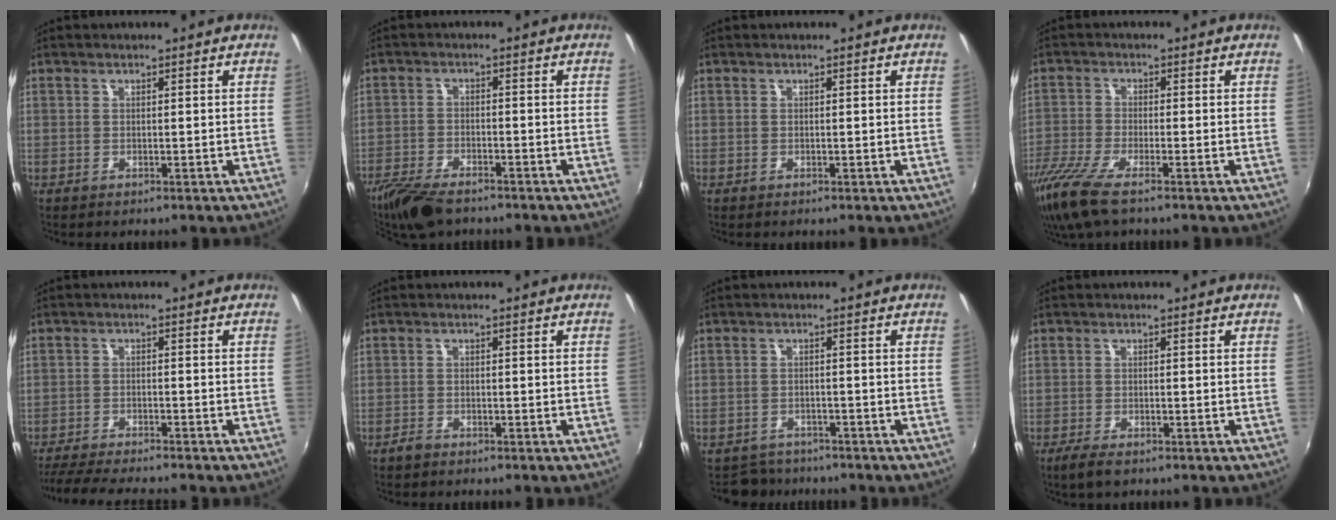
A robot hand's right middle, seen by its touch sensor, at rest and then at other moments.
{"total": 9.0, "force": [-7.3, 2.9, 4.4], "torque": [-0.115, -0.023, -0.137]}
{"total": 0.0}
{"total": 9.5, "force": [-6.9, 1.6, 6.4], "torque": [-0.154, -0.037, -0.135]}
{"total": 9.6, "force": [-8.7, 0.5, 4.1], "torque": [-0.099, -0.018, -0.142]}
{"total": 1.4, "force": [-1.3, 0.5, 0.4], "torque": [-0.012, 0.001, -0.025]}
{"total": 4.4, "force": [-3.9, 2.1, 0.1], "torque": [-0.017, 0.001, -0.064]}
{"total": 3.1, "force": [-2.2, 1.1, 1.9], "torque": [-0.047, -0.008, -0.043]}